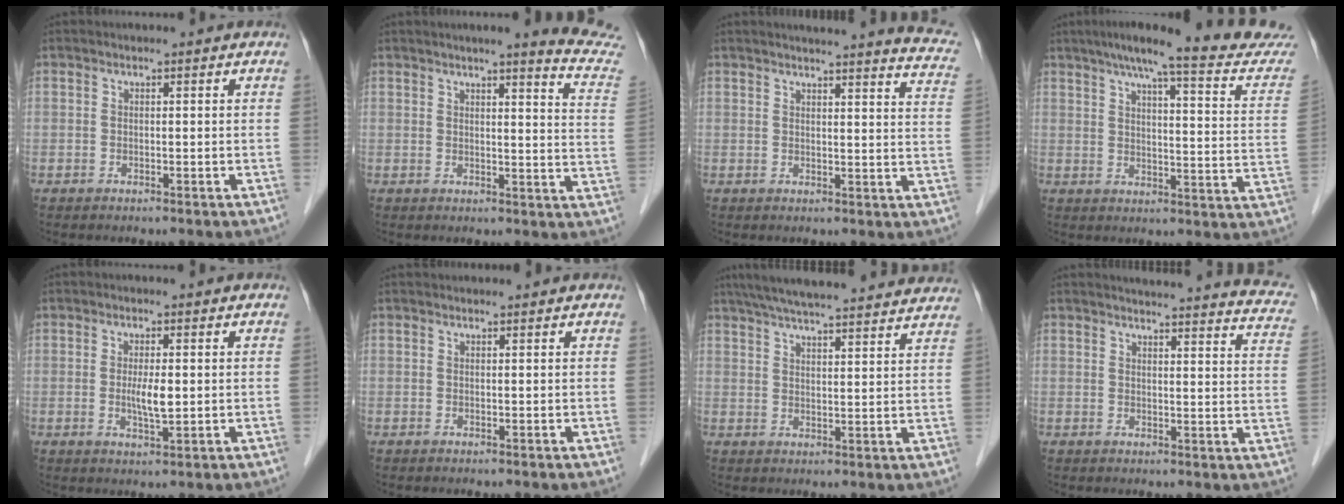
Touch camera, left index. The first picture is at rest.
{"total": 11.9, "force": [11.1, -1.3, 4.1], "torque": [-0.041, -0.082, 0.101]}
{"total": 16.8, "force": [15.5, 1.3, 6.3], "torque": [-0.065, -0.056, 0.154]}
{"total": 20.0, "force": [17.8, 0.2, 9.2], "torque": [-0.125, -0.046, 0.213]}
{"total": 3.4, "force": [-0.1, 0.7, 3.3], "torque": [-0.063, -0.009, -0.001]}
{"total": 2.2, "force": [2.1, 0.3, 0.4], "torque": [-0.008, 0.020, 0.025]}
{"total": 25.9, "force": [23.5, 2.2, 10.7], "torque": [-0.175, 0.007, 0.302]}
{"total": 19.9, "force": [18.5, 2.3, 7.0], "torque": [-0.074, -0.055, 0.190]}